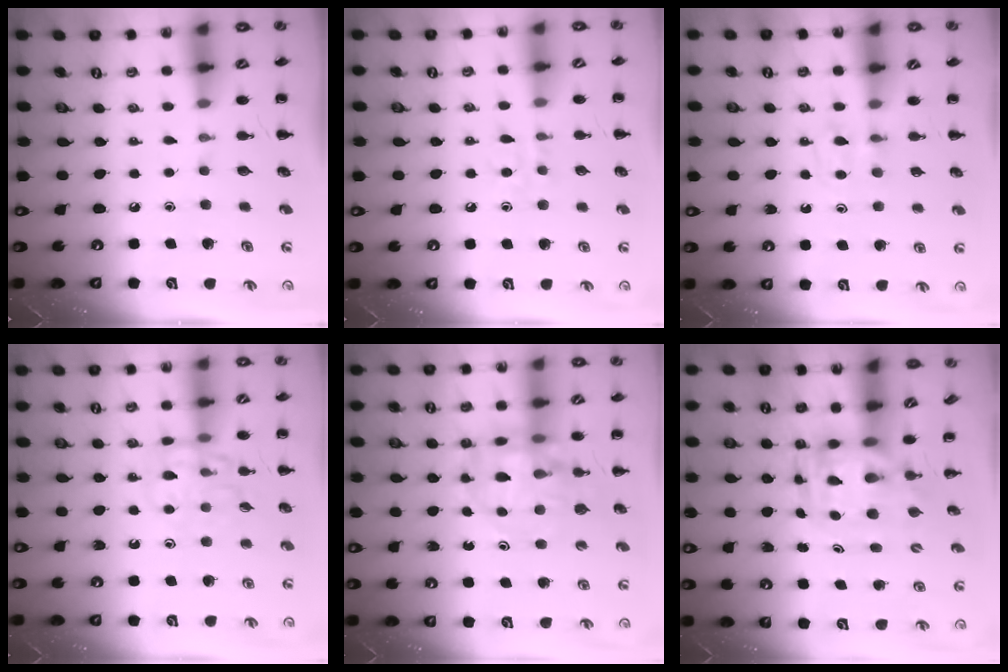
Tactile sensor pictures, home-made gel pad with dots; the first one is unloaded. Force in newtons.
{"total": 4.6, "press": 4.5, "slide": 1.1}
{"total": 3.3, "press": 2.9, "slide": 1.6}
{"total": 11.2, "press": 11.2, "slide": 1.2}
{"total": 13.5, "press": 12.9, "slide": 3.9}
{"total": 3.8, "press": 3.7, "slide": 0.9}